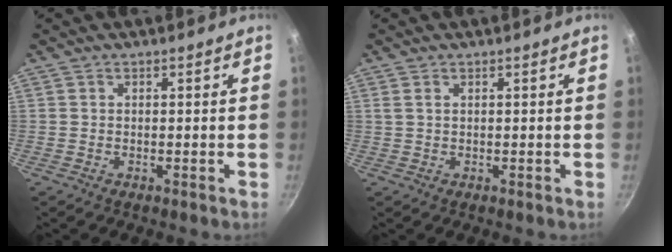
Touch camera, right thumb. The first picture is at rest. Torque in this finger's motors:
{"motor_torque": [-0.55, 0.34, 0.12, 0.19, 0.07]}